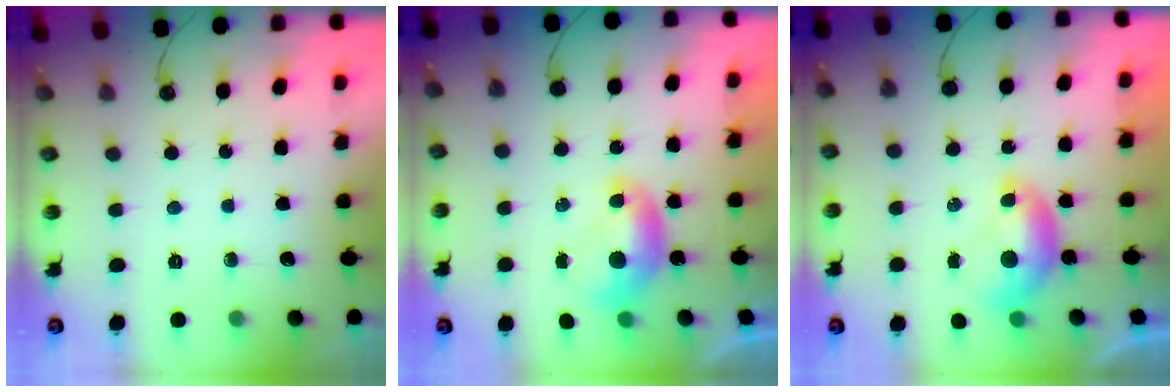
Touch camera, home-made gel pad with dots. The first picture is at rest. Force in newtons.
{"total": 0.0}
{"total": 0.0}